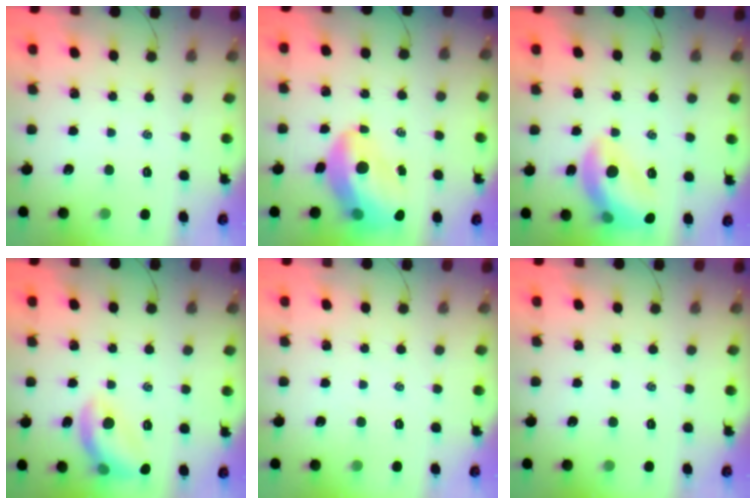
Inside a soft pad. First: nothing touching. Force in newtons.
{"total": 13.3, "press": 12.8, "slide": 3.7}
{"total": 14.1, "press": 14.0, "slide": 1.6}
{"total": 10.5, "press": 10.4, "slide": 0.5}
{"total": 0.0}
{"total": 0.0}